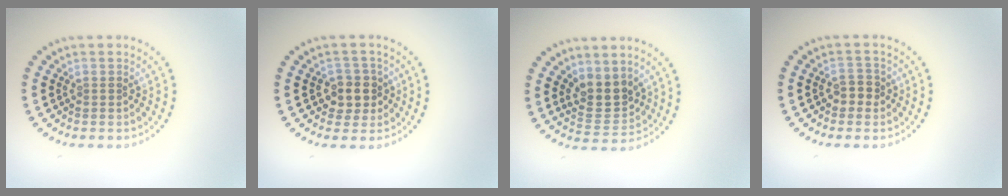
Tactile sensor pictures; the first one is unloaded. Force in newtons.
{"total": 2.7, "press": 2.5, "slide": 1.0}
{"total": 3.3, "press": 2.9, "slide": 1.6}
{"total": 1.9, "press": 1.8, "slide": 0.6}